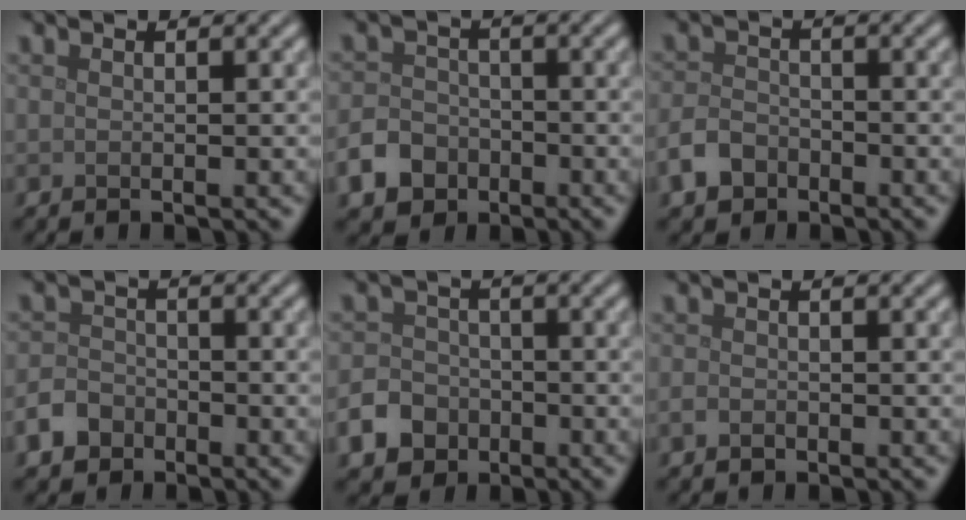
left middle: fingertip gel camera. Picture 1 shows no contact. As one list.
[{"total": 4.8, "force": [-2.8, 3.6, 1.4], "torque": [-0.016, -0.007, -0.058]}, {"total": 3.0, "force": [-1.9, 2.0, 1.1], "torque": [-0.020, 0.000, -0.046]}, {"total": 3.0, "force": [-1.9, 2.1, 0.9], "torque": [-0.014, -0.001, -0.043]}, {"total": 5.9, "force": [-3.4, 4.6, 1.5], "torque": [-0.016, -0.017, -0.073]}, {"total": 1.0, "force": [-0.5, 0.7, 0.5], "torque": [-0.010, -0.003, -0.011]}]